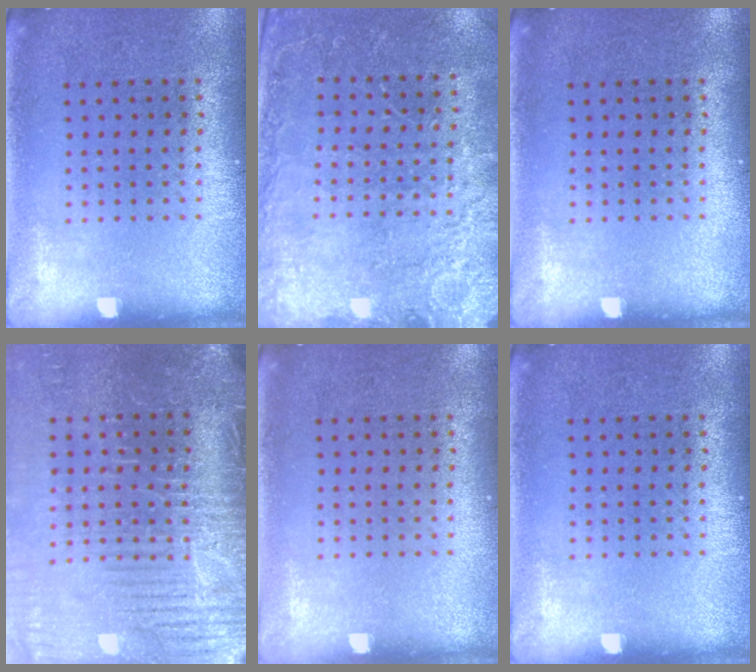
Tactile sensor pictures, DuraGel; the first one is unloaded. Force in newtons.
{"total": 2.7, "press": 2.6, "slide": 0.3}
{"total": 0.0}
{"total": 4.7, "press": 4.1, "slide": 2.3}
{"total": 0.0}
{"total": 0.0}